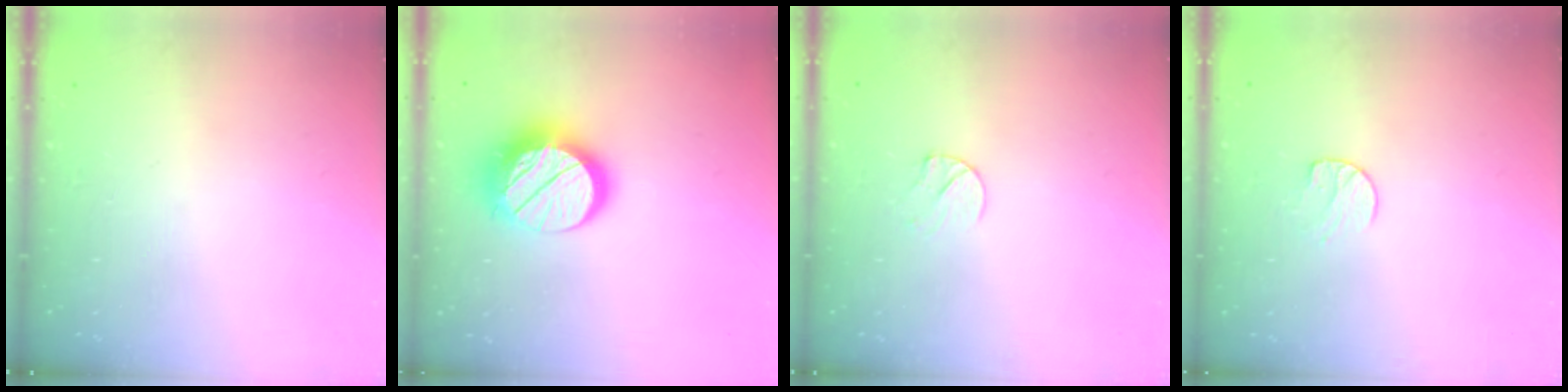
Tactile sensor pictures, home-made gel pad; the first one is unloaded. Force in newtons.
{"total": 15.1, "press": 15.1, "slide": 1.3}
{"total": 3.5, "press": 3.5, "slide": 0.4}
{"total": 7.7, "press": 7.7, "slide": 0.7}